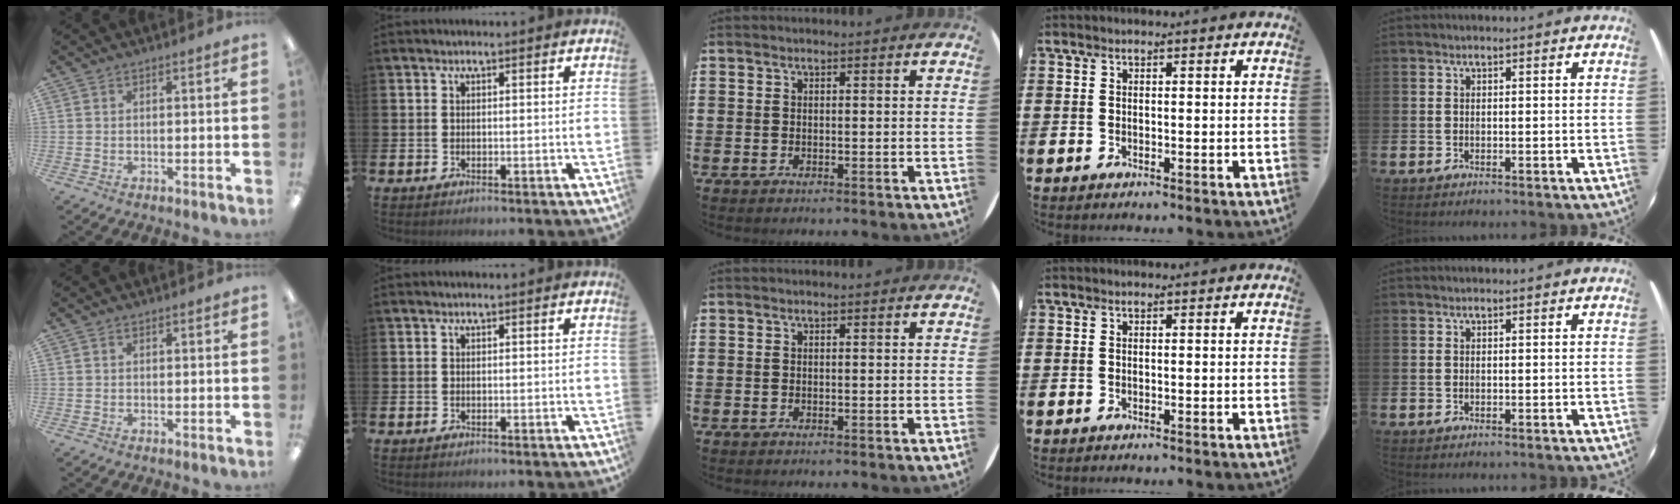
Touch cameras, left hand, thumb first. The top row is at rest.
{}